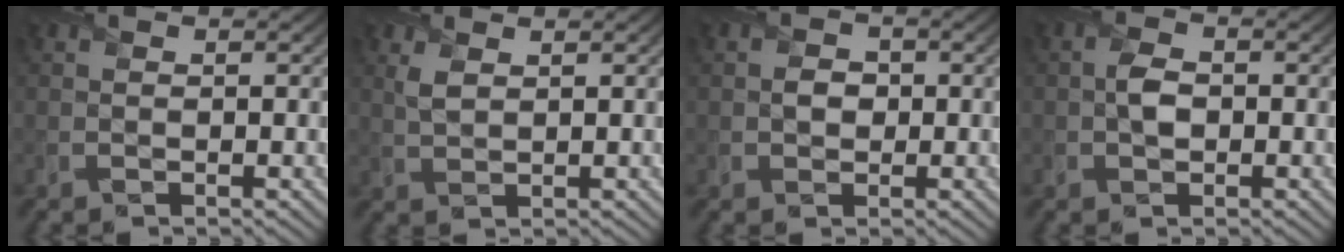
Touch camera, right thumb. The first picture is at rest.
{"total": 2.0, "force": [1.1, 0.9, 1.3], "torque": [-0.039, 0.001, 0.026]}
{"total": 1.7, "force": [-0.3, 1.6, 0.7], "torque": [-0.011, -0.006, -0.010]}
{"total": 2.4, "force": [-0.3, 1.6, 1.7], "torque": [-0.036, 0.001, -0.007]}